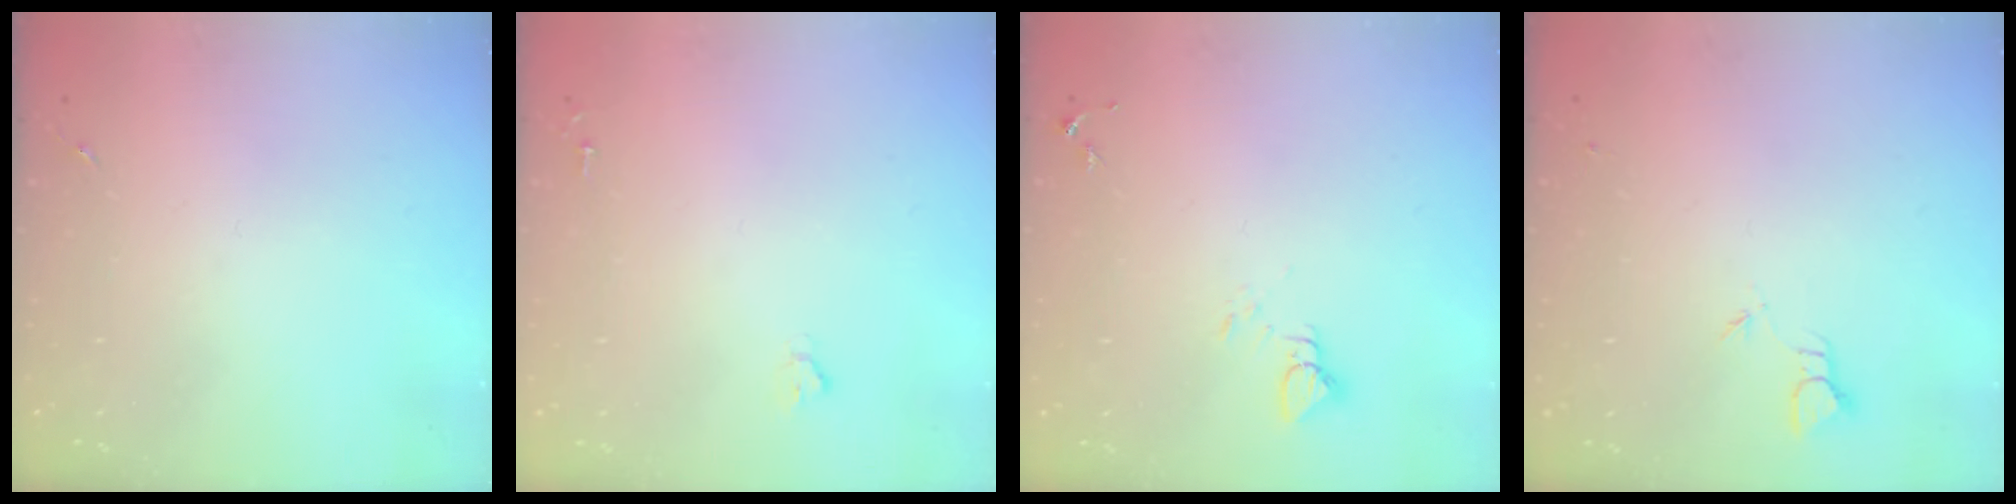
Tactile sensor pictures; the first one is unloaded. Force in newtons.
{"total": 1.6, "press": 1.6, "slide": 0.2}
{"total": 3.1, "press": 3.1, "slide": 0.1}
{"total": 2.0, "press": 2.0, "slide": 0.1}